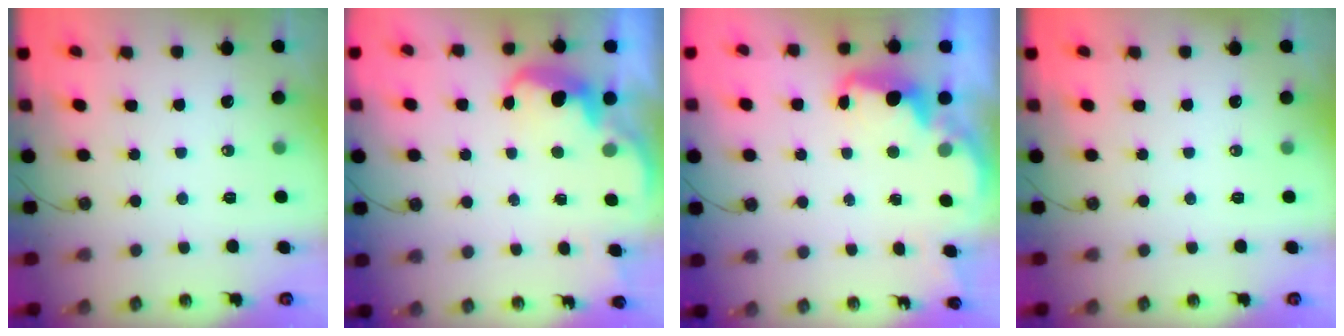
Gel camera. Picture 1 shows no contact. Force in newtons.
{"total": 3.3, "press": 3.1, "slide": 1.0}
{"total": 2.1, "press": 2.0, "slide": 0.6}
{"total": 0.0}